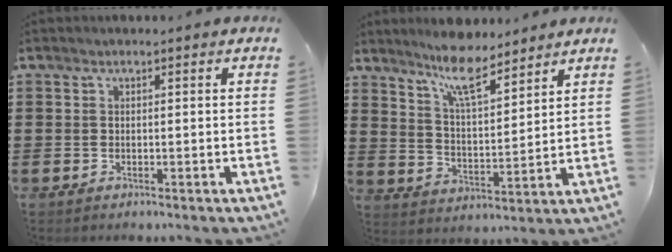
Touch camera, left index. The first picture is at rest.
{"total": 8.6, "force": [7.2, 1.5, 4.5], "torque": [-0.093, -0.028, 0.127]}